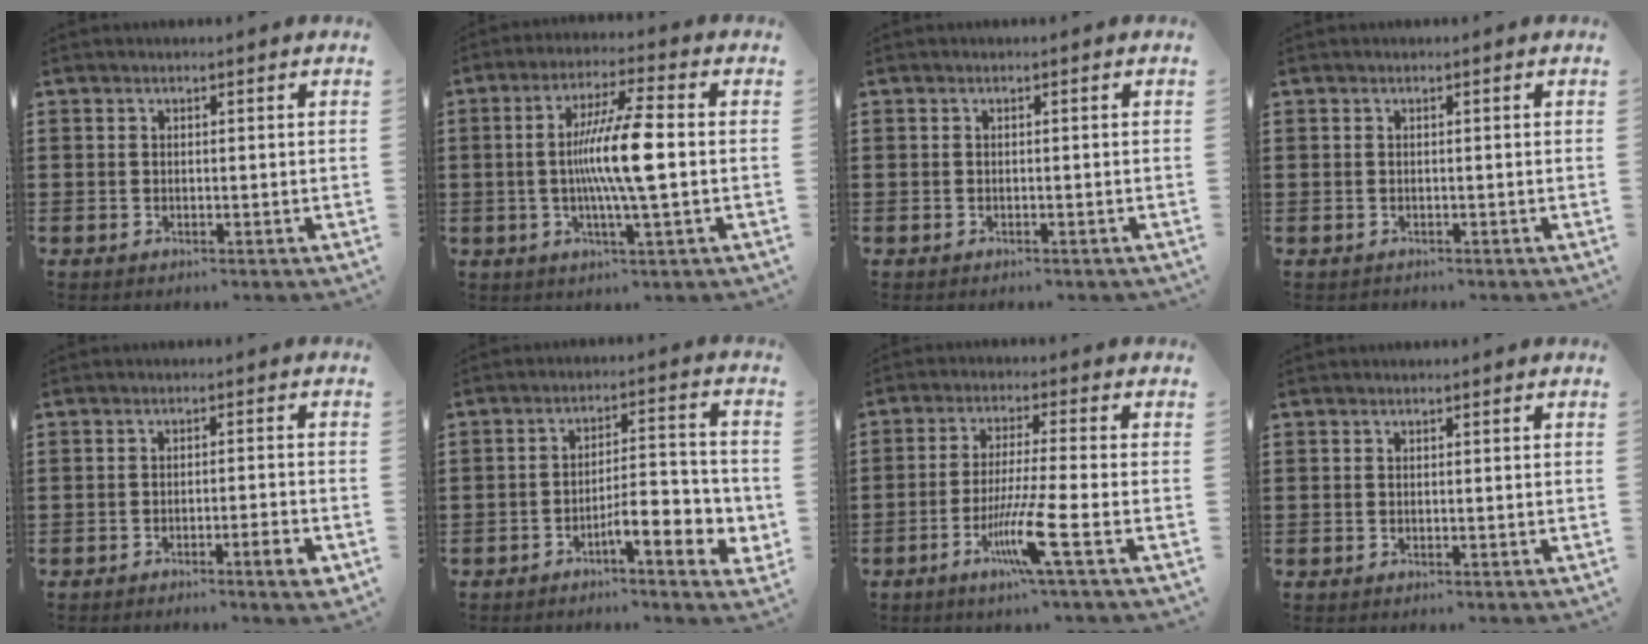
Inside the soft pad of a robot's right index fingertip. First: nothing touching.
{"total": 10.0, "force": [-0.5, 0.7, 10.0], "torque": [-0.188, -0.007, -0.017]}
{"total": 0.0}
{"total": 0.5, "force": [-0.2, 0.4, -0.1], "torque": [0.001, 0.005, -0.007]}
{"total": 3.4, "force": [-2.3, 0.1, 2.5], "torque": [-0.041, -0.005, -0.038]}
{"total": 7.1, "force": [-3.5, 1.7, 5.9], "torque": [-0.079, -0.011, -0.064]}
{"total": 8.7, "force": [-3.9, -0.2, 7.7], "torque": [-0.153, -0.018, -0.074]}
{"total": 0.0}